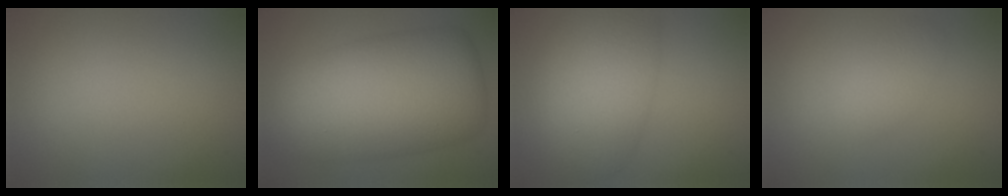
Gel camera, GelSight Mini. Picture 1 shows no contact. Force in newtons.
{"total": 13.0, "press": 13.0, "slide": 0.2}
{"total": 7.6, "press": 7.6, "slide": 0.3}
{"total": 1.8, "press": 1.8, "slide": 0.2}